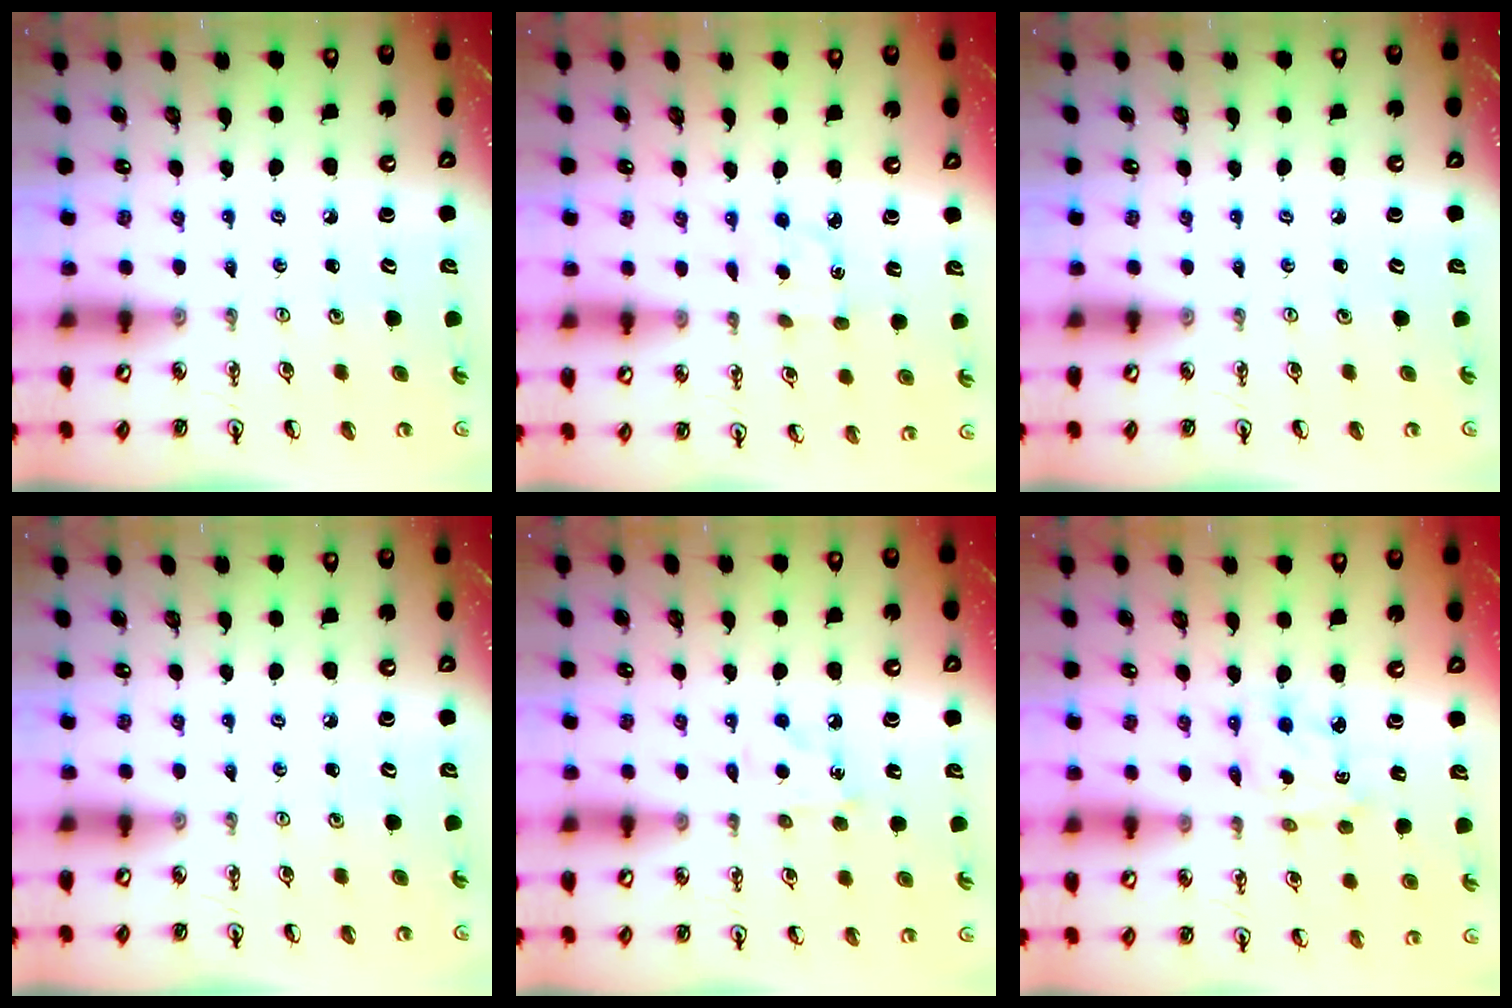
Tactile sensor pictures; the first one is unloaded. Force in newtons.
{"total": 2.0, "press": 1.9, "slide": 0.6}
{"total": 0.0}
{"total": 0.0}
{"total": 6.4, "press": 6.3, "slide": 0.9}
{"total": 3.6, "press": 3.6, "slide": 0.1}